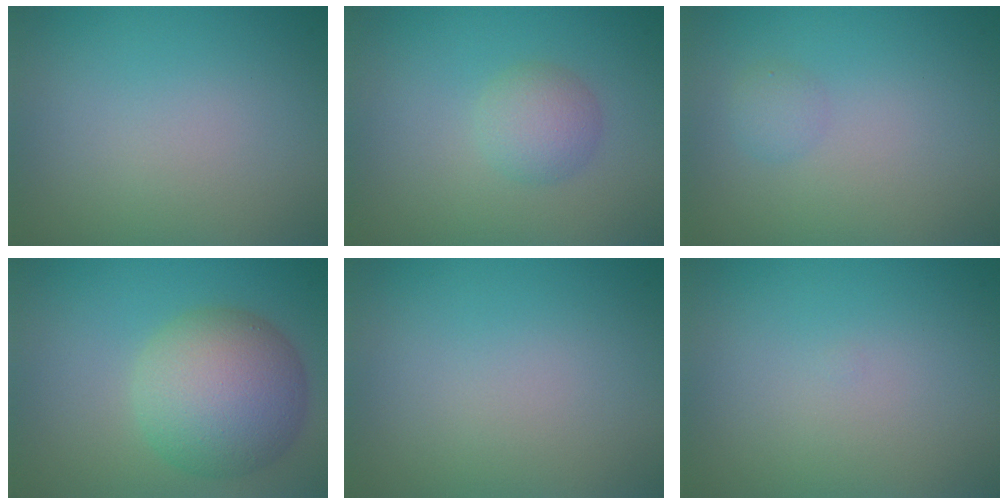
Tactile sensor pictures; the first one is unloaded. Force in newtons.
{"total": 2.3, "press": 2.3, "slide": 0.1}
{"total": 1.1, "press": 1.1, "slide": 0.1}
{"total": 7.6, "press": 7.6, "slide": 0.1}
{"total": 0.0}
{"total": 0.0}